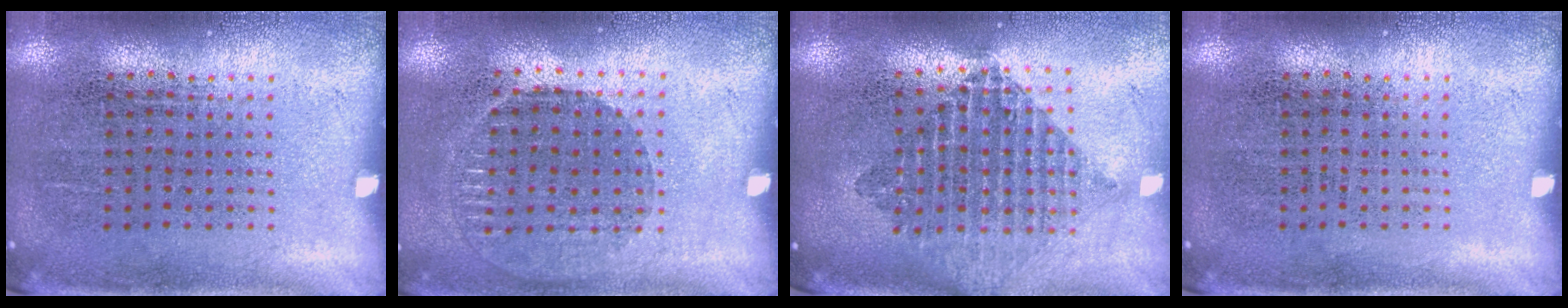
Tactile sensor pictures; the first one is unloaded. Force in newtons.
{"total": 1.0, "press": 0.9, "slide": 0.4}
{"total": 2.1, "press": 1.7, "slide": 1.2}
{"total": 0.0}